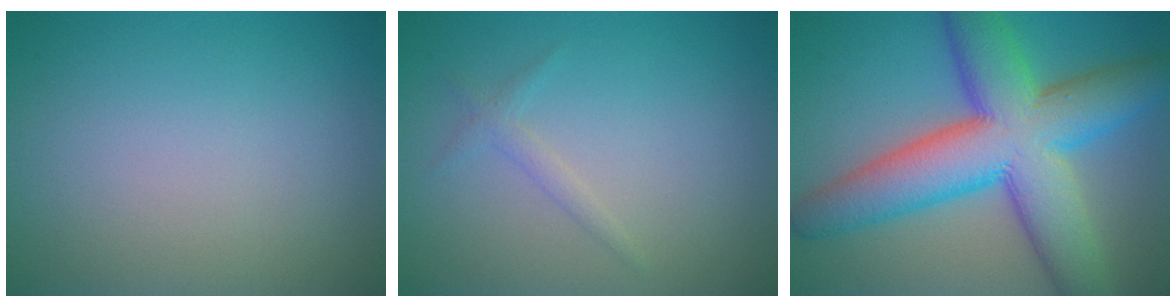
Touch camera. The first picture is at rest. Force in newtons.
{"total": 1.1, "press": 1.1, "slide": 0.0}
{"total": 12.6, "press": 12.6, "slide": 0.3}